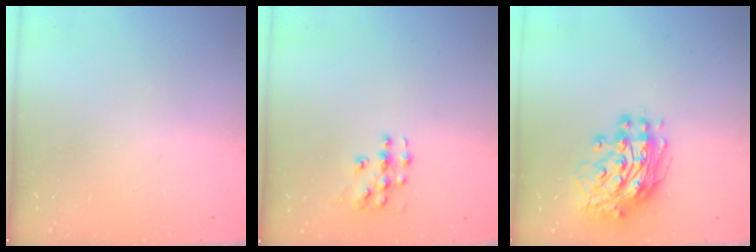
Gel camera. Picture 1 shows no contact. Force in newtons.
{"total": 6.1, "press": 6.1, "slide": 0.4}
{"total": 12.2, "press": 12.1, "slide": 1.3}